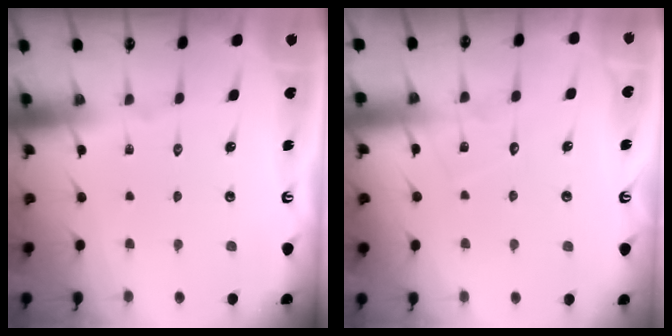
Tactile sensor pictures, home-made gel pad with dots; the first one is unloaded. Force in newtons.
{"total": 5.4, "press": 5.4, "slide": 0.6}